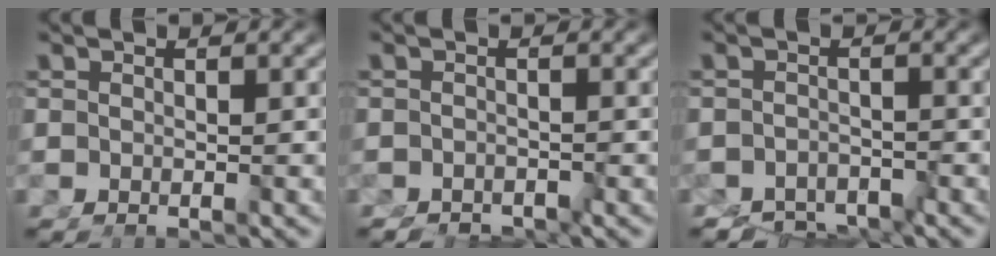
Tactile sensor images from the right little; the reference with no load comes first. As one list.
[{"total": 2.6, "force": [-2.5, 0.7, 0.2], "torque": [-0.003, -0.018, -0.032]}, {"total": 4.8, "force": [-3.9, 2.6, 0.6], "torque": [-0.003, -0.021, -0.064]}]